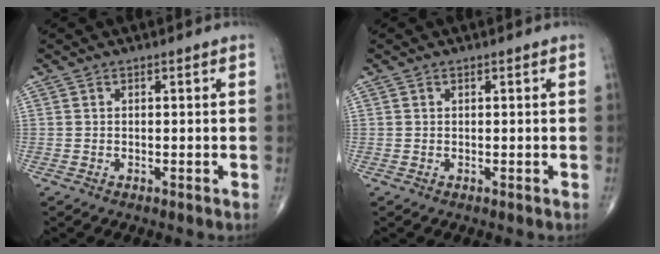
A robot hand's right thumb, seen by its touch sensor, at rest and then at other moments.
{"total": 0.0}